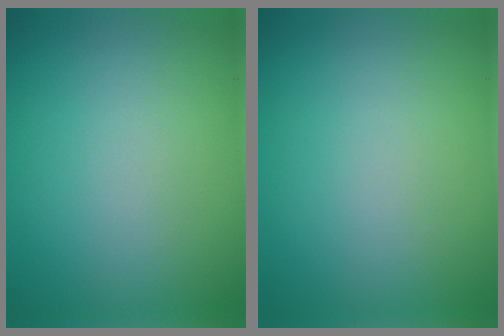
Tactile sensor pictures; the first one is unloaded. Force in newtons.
{"total": 0.0}